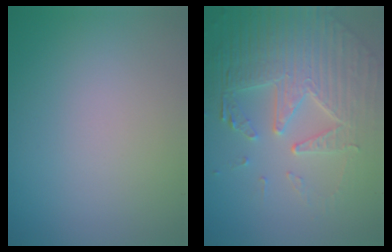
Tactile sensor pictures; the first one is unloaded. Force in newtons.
{"total": 7.1, "press": 5.3, "slide": 4.7}